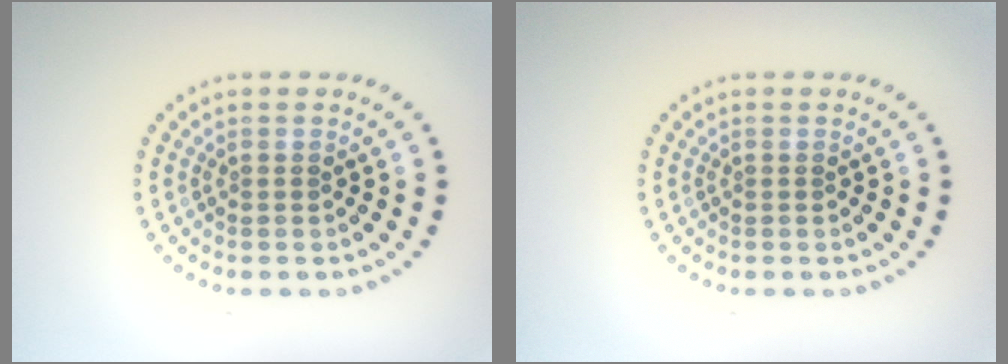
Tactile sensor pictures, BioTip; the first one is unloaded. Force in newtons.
{"total": 0.0}